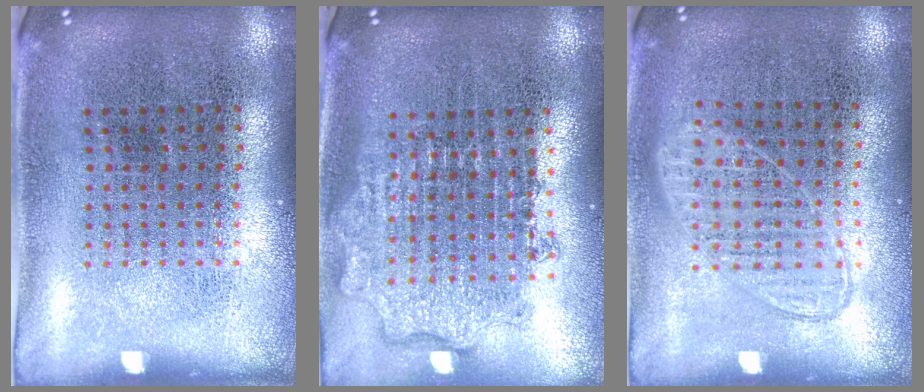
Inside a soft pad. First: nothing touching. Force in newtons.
{"total": 1.8, "press": 1.5, "slide": 1.1}
{"total": 1.0, "press": 0.9, "slide": 0.3}